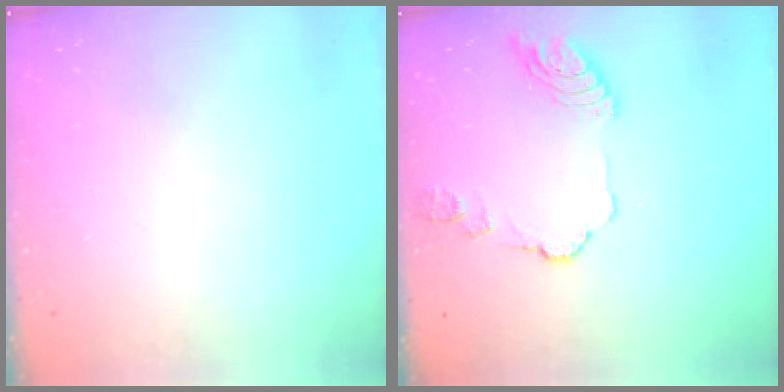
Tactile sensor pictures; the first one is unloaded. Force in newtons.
{"total": 11.5, "press": 11.4, "slide": 1.6}